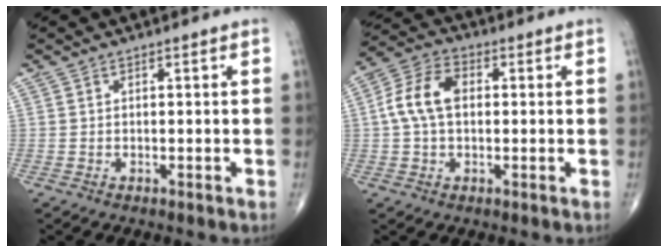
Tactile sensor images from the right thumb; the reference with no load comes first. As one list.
[{"total": 9.0, "force": [0.7, 5.8, 6.9], "torque": [-0.137, 0.025, 0.007]}]